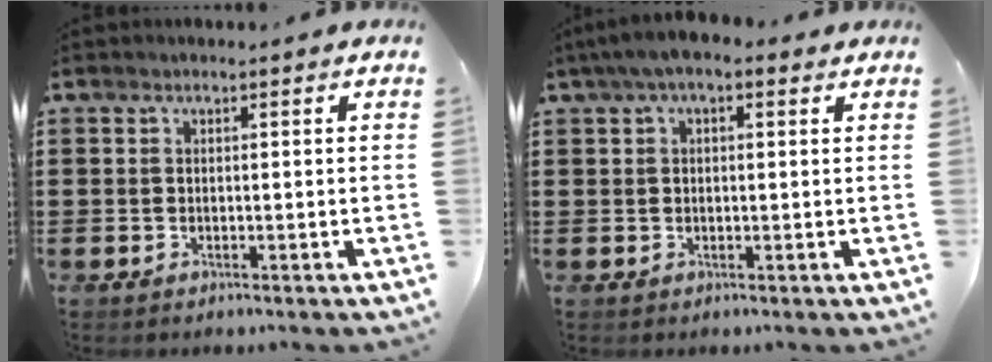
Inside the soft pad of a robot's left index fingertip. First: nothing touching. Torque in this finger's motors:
{"motor_torque": [0.90, -0.92, 0.37, 0.14]}